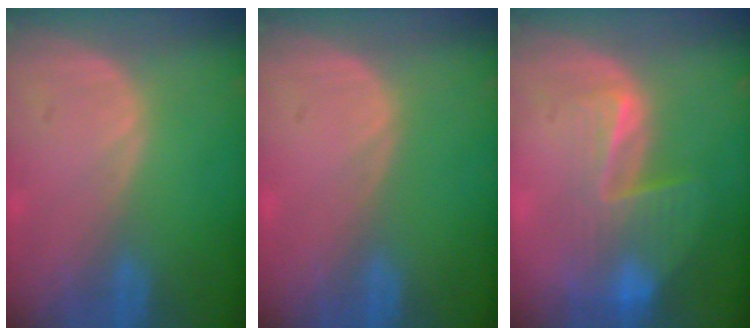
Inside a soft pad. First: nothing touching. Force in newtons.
{"total": 0.0}
{"total": 8.3, "press": 7.2, "slide": 4.3}